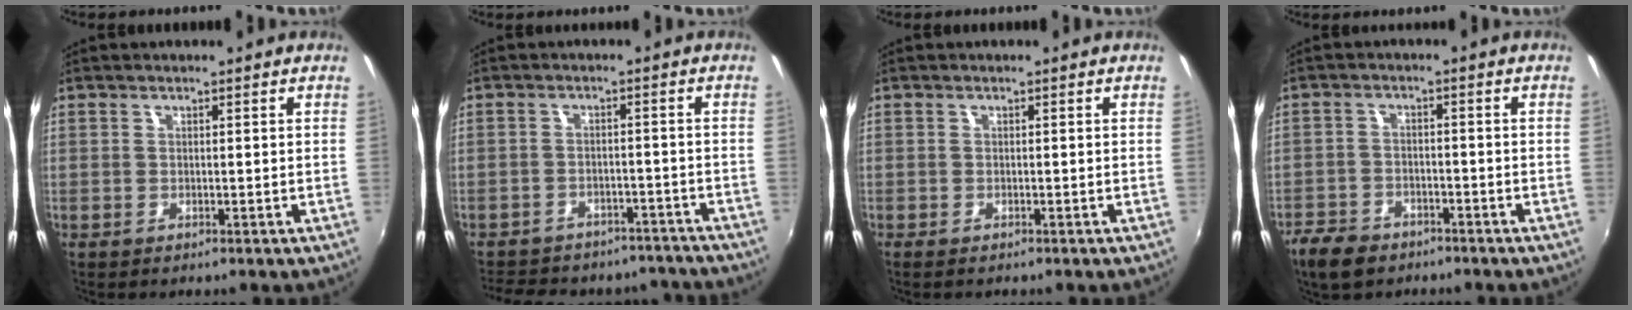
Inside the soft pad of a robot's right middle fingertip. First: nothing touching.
{"total": 18.9, "force": [-16.2, 7.7, 6.1], "torque": [-0.143, 0.018, -0.198]}
{"total": 0.8, "force": [-0.7, 0.2, 0.3], "torque": [-0.010, -0.004, -0.013]}
{"total": 7.7, "force": [-5.7, 4.3, 3.0], "torque": [-0.095, -0.002, -0.102]}